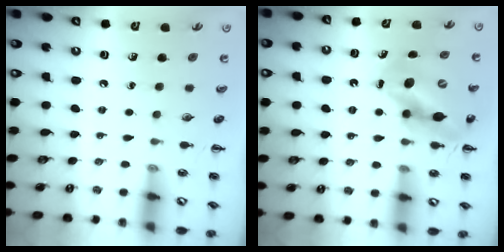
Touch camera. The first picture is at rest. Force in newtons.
{"total": 11.4, "press": 11.0, "slide": 3.0}